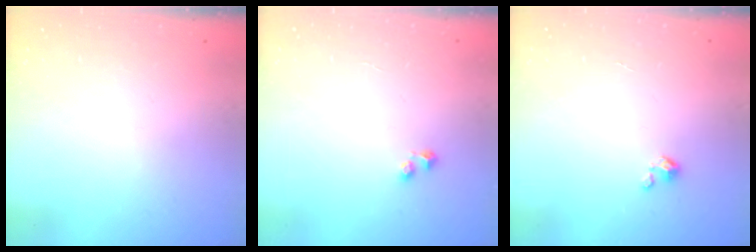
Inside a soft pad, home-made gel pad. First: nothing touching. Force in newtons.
{"total": 1.6, "press": 1.4, "slide": 0.6}
{"total": 2.2, "press": 2.1, "slide": 0.3}